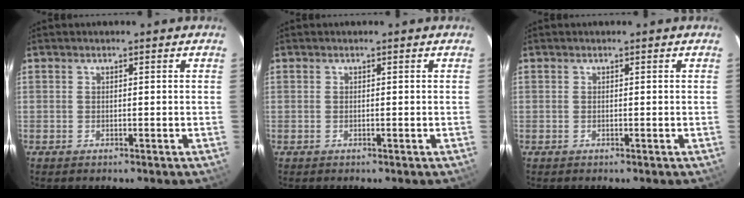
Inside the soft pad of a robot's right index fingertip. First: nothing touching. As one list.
[{"total": 0.0}, {"total": 0.0}]